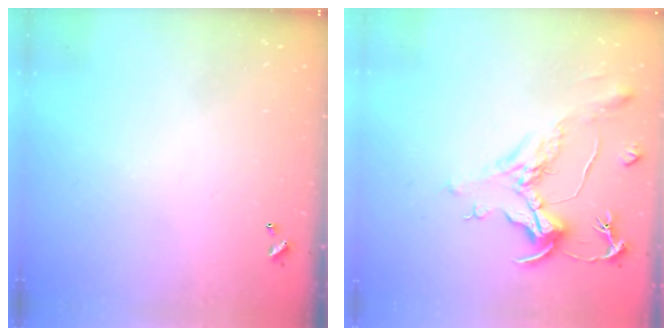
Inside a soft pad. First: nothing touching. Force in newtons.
{"total": 2.2, "press": 1.7, "slide": 1.3}